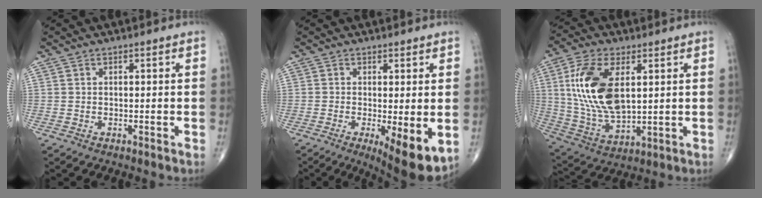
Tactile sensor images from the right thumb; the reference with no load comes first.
{"total": 9.3, "force": [-2.1, 2.9, 8.5], "torque": [-0.124, -0.025, -0.027]}
{"total": 16.9, "force": [3.9, 8.6, 14.0], "torque": [-0.278, -0.013, 0.082]}